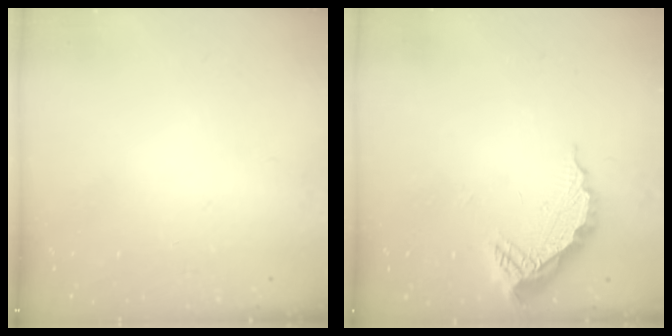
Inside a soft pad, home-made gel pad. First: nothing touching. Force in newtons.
{"total": 9.5, "press": 9.5, "slide": 0.7}